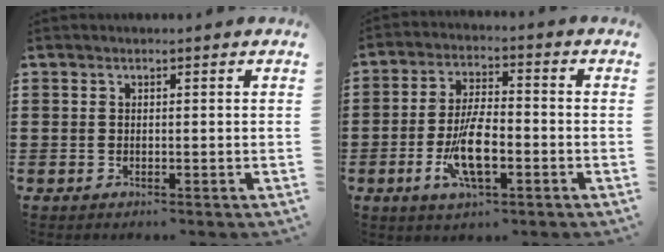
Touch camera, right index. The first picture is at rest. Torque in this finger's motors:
{"motor_torque": [1.88, 0.25, 0.61, 0.21]}